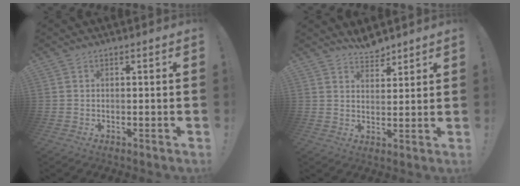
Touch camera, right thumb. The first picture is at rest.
{"total": 5.2, "force": [4.8, 1.7, 1.1], "torque": [-0.012, -0.034, 0.087]}